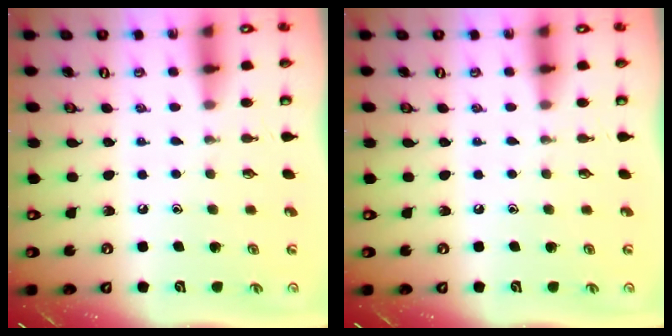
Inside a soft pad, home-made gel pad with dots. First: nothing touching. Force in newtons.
{"total": 0.0}